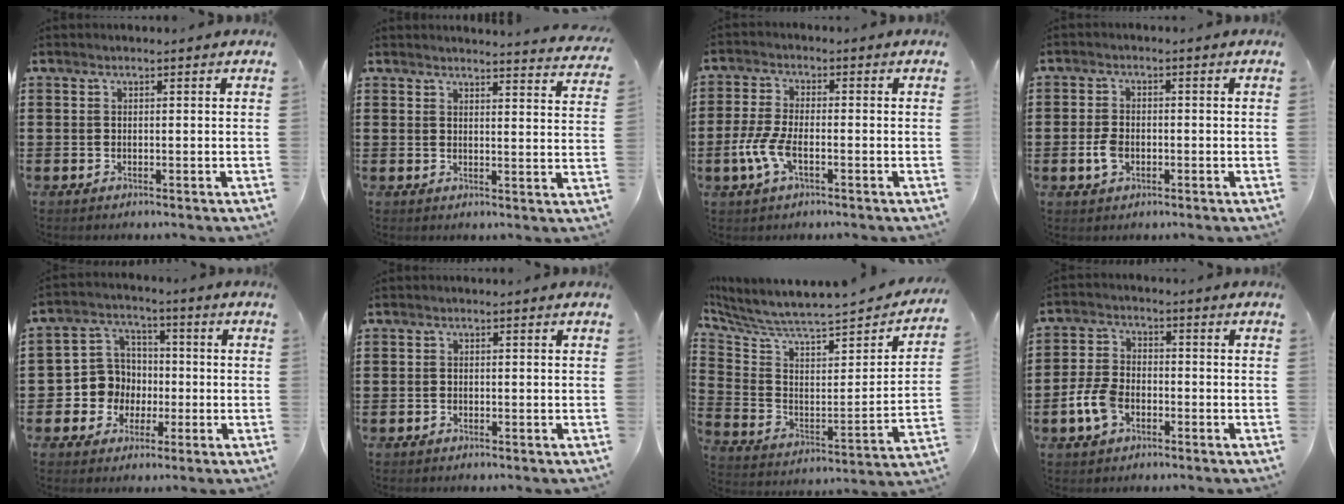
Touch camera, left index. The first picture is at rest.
{"total": 3.1, "force": [3.1, -0.4, 0.5], "torque": [-0.014, -0.020, 0.053]}
{"total": 5.9, "force": [-2.2, 2.3, 5.0], "torque": [-0.115, -0.006, -0.044]}
{"total": 3.3, "force": [-0.8, 2.1, 2.5], "torque": [-0.059, -0.002, -0.017]}
{"total": 7.1, "force": [-0.8, 7.0, 1.1], "torque": [-0.061, 0.007, -0.014]}
{"total": 0.6, "force": [-0.5, 0.3, 0.1], "torque": [-0.004, 0.000, -0.011]}
{"total": 5.2, "force": [4.7, 0.2, 2.2], "torque": [-0.073, -0.056, 0.070]}
{"total": 6.1, "force": [-2.4, 3.6, 4.2], "torque": [-0.106, 0.001, -0.051]}